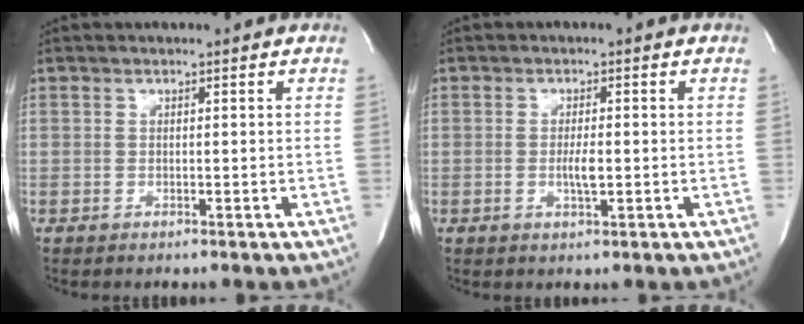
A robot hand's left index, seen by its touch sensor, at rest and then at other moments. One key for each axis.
{"total": 2.4, "fx": -0.5, "fy": 0.4, "fz": 2.4, "tx": -0.046, "ty": -0.006, "tz": -0.010}